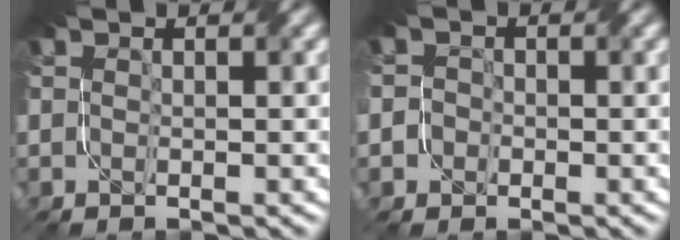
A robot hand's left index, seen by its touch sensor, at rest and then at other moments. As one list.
[{"total": 2.0, "force": [-0.6, 1.8, 0.7], "torque": [0.010, 0.013, -0.033]}]